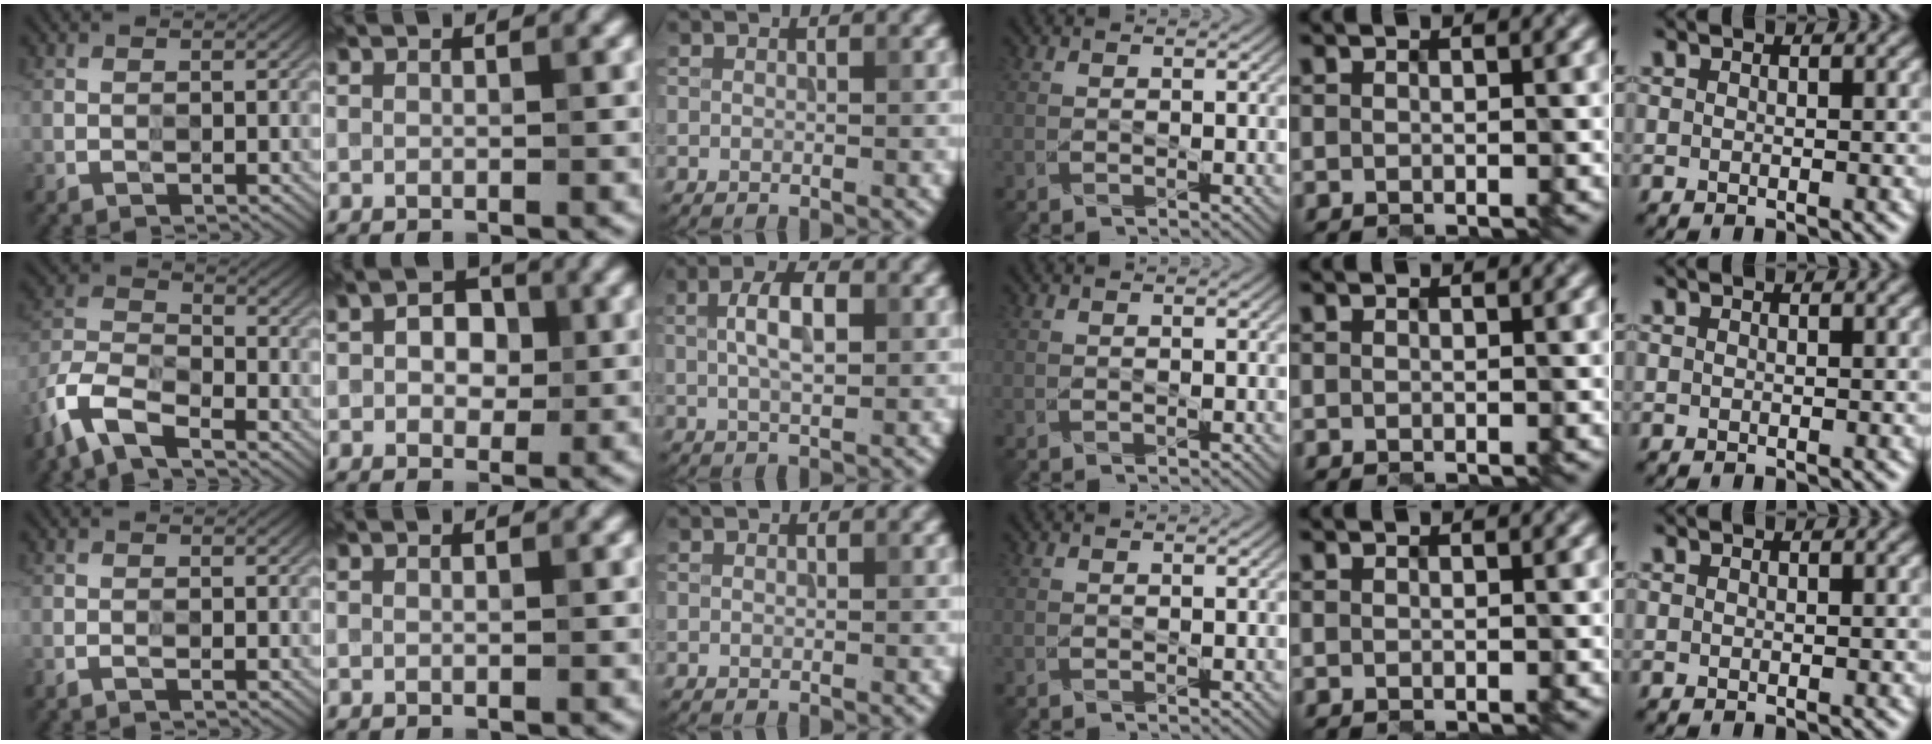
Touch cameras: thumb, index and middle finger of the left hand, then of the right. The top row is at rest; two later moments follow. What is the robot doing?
{"motion": "insert", "object": "file holder"}